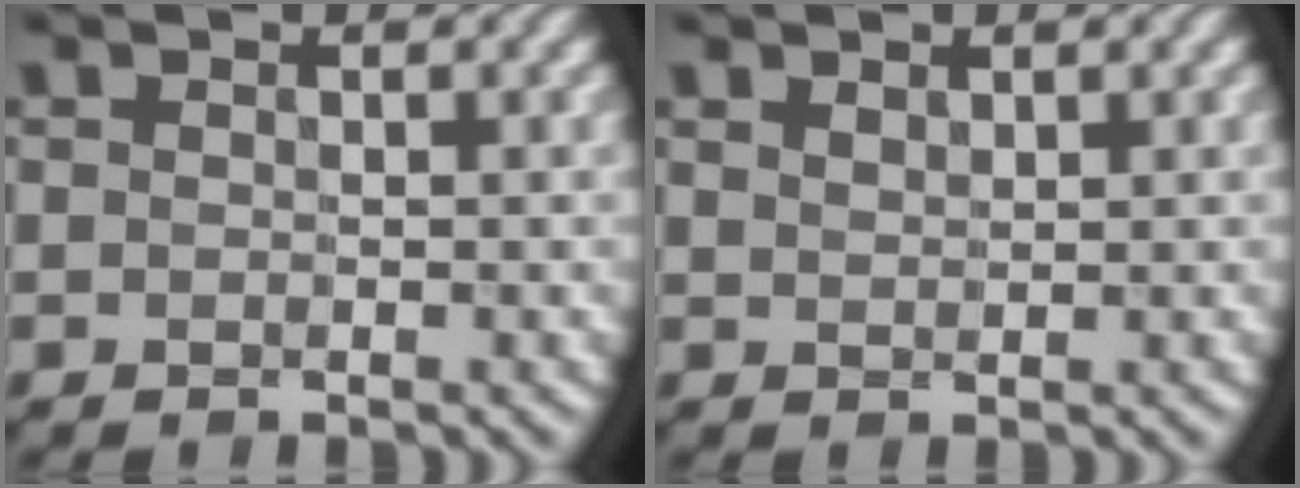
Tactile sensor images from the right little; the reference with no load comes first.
{"total": 1.2, "force": [0.9, 0.6, 0.6], "torque": [-0.009, 0.002, 0.019]}